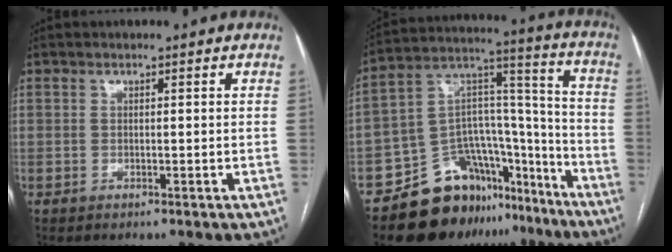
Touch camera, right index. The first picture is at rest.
{"total": 18.8, "force": [-13.6, 10.7, 7.2], "torque": [-0.096, 0.086, -0.214]}